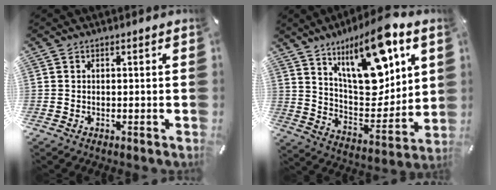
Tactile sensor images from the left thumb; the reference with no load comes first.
{"total": 20.2, "force": [11.1, 8.8, 14.3], "torque": [-0.221, -0.064, 0.185]}